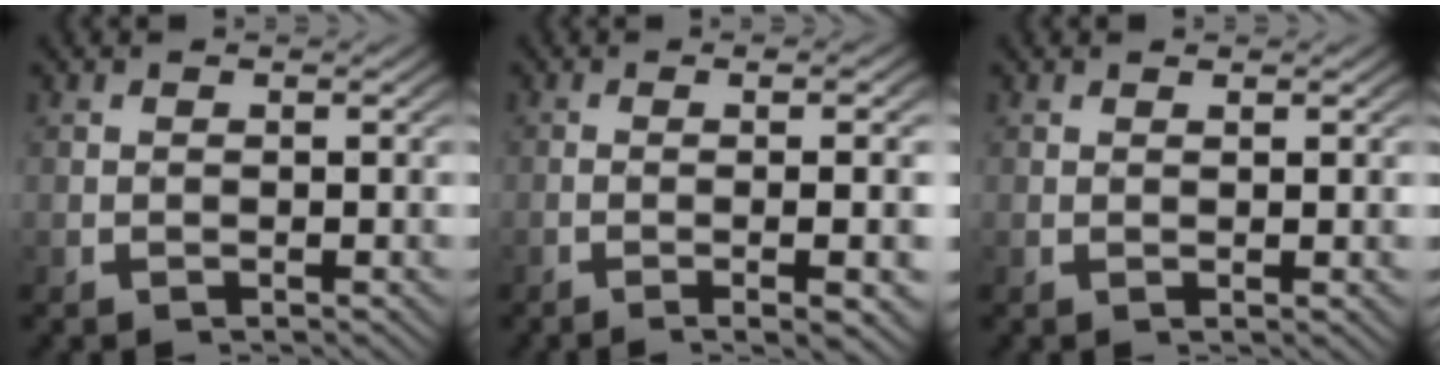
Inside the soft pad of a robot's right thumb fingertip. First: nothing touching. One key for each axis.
{"total": 6.2, "fx": -1.8, "fy": 1.1, "fz": 5.8, "tx": -0.089, "ty": -0.005, "tz": -0.023}
{"total": 0.9, "fx": 0.5, "fy": -0.1, "fz": 0.7, "tx": -0.012, "ty": -0.003, "tz": 0.011}